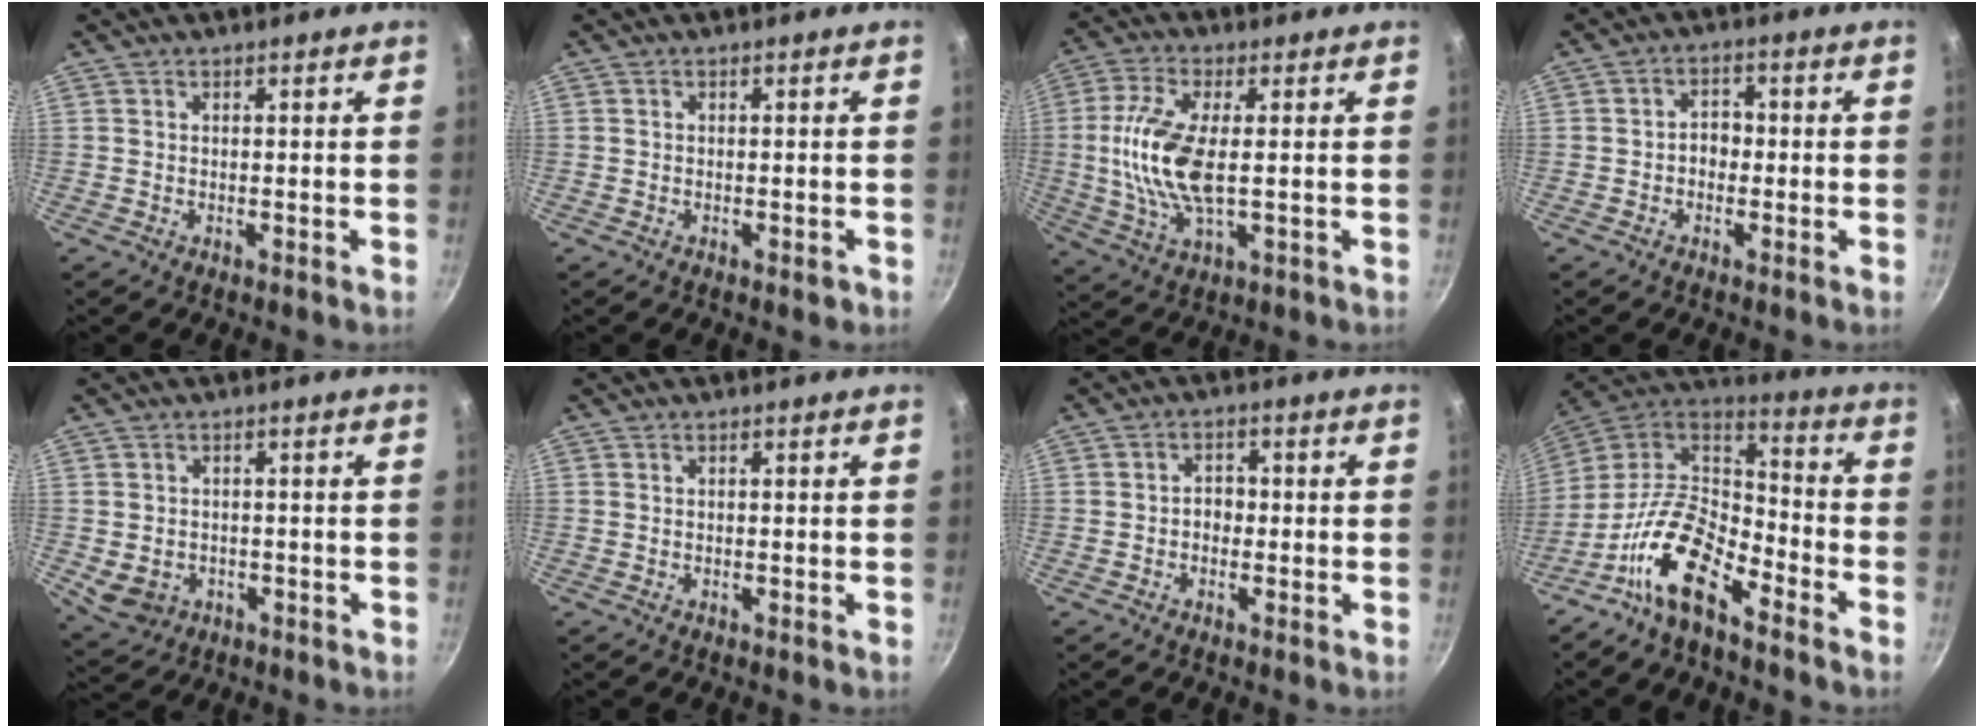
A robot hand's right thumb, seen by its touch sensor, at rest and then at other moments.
{"total": 1.2, "force": [-0.6, 0.6, 0.9], "torque": [-0.009, 0.006, -0.006]}
{"total": 12.6, "force": [0.3, 5.2, 11.4], "torque": [-0.242, -0.001, 0.004]}
{"total": 3.5, "force": [-0.7, 2.8, 2.0], "torque": [-0.005, 0.013, -0.014]}
{"total": 5.7, "force": [-1.4, 4.7, 2.9], "torque": [-0.042, 0.006, -0.008]}
{"total": 0.0}
{"total": 2.9, "force": [-0.6, 2.4, 1.7], "torque": [-0.004, 0.011, -0.011]}
{"total": 16.4, "force": [-9.8, 7.5, 10.9], "torque": [-0.189, 0.083, -0.206]}